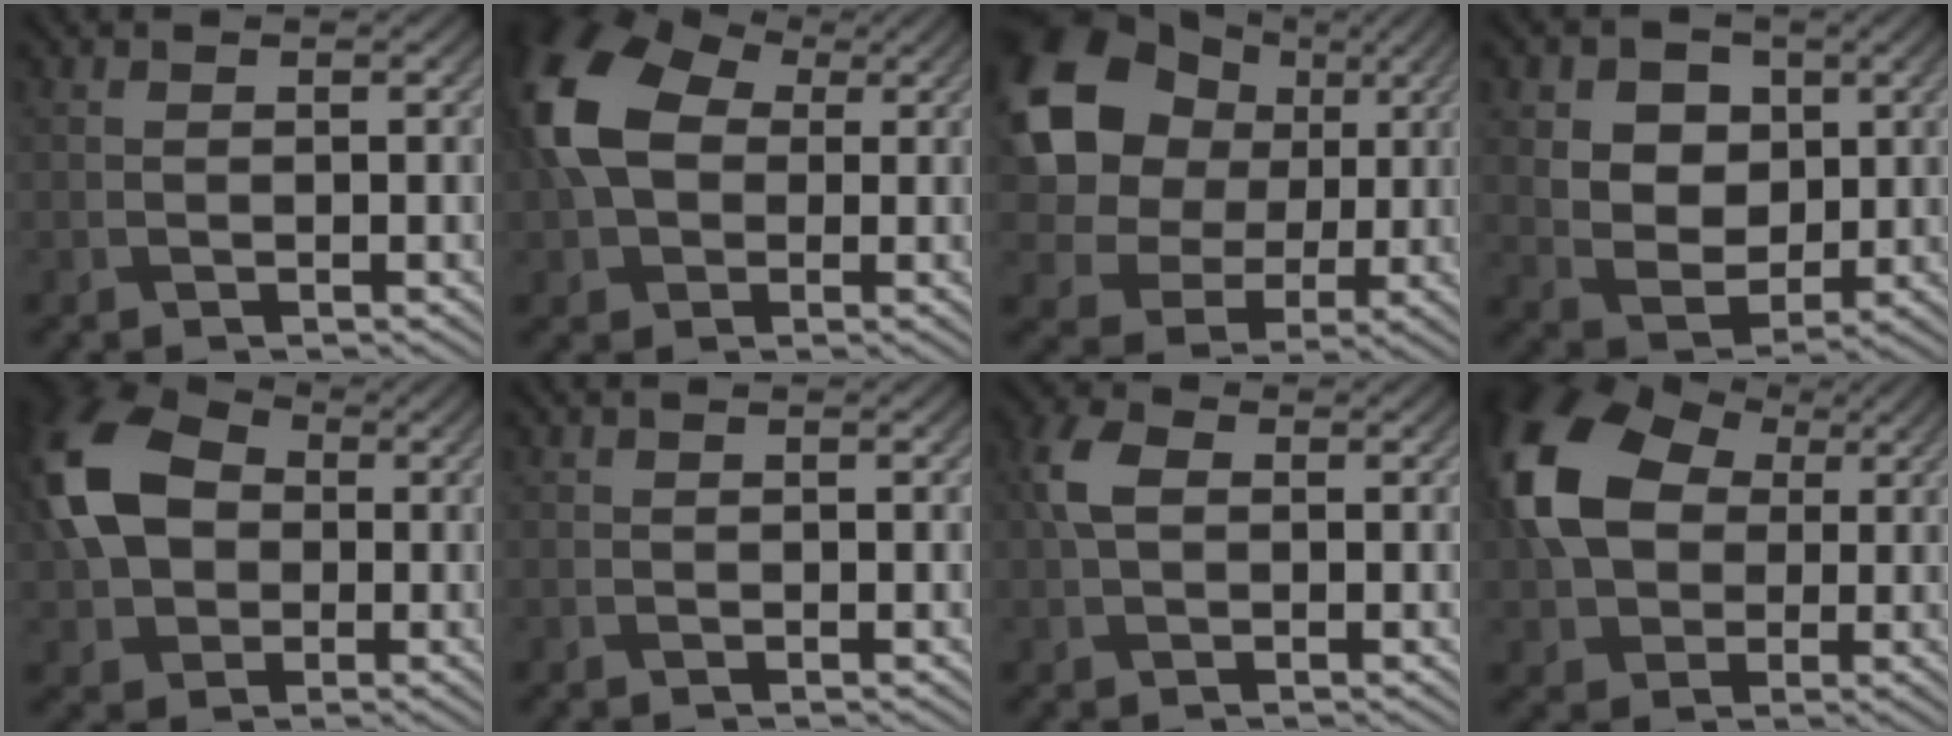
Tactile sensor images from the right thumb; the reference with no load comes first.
{"total": 12.9, "force": [1.7, 9.3, 8.8], "torque": [-0.224, 0.007, 0.024]}
{"total": 13.7, "force": [4.2, 10.9, 7.2], "torque": [-0.173, 0.015, 0.062]}
{"total": 9.4, "force": [3.0, 7.4, 5.0], "torque": [-0.126, 0.008, 0.056]}
{"total": 12.6, "force": [0.8, 9.3, 8.5], "torque": [-0.218, 0.014, 0.002]}
{"total": 0.0}
{"total": 3.8, "force": [0.6, 2.5, 2.8], "torque": [-0.071, 0.009, 0.004]}
{"total": 14.3, "force": [2.5, 10.6, 9.3], "torque": [-0.217, 0.010, 0.040]}